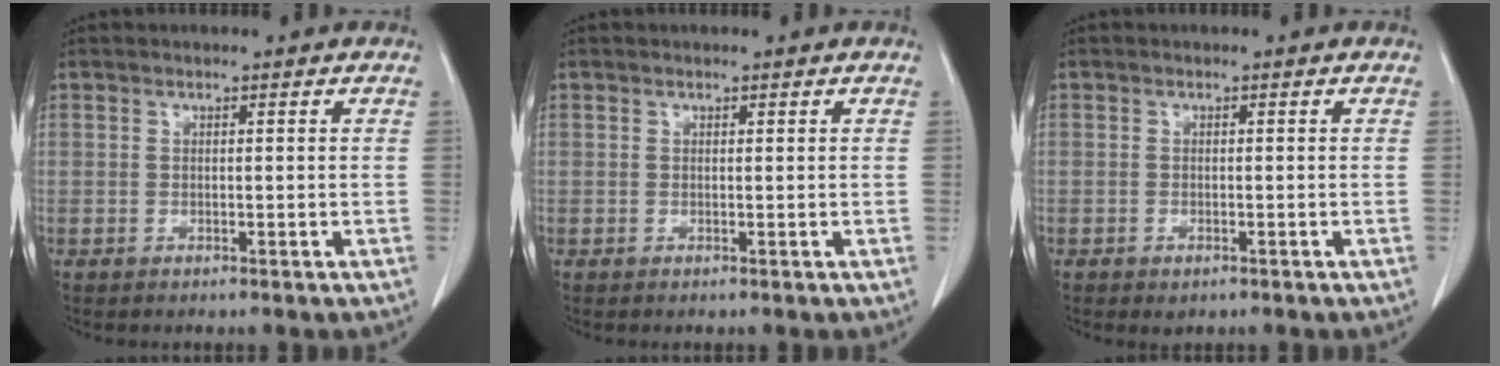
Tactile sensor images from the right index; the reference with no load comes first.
{"total": 0.0}
{"total": 1.1, "force": [-0.7, 0.6, 0.6], "torque": [-0.012, -0.001, -0.004]}